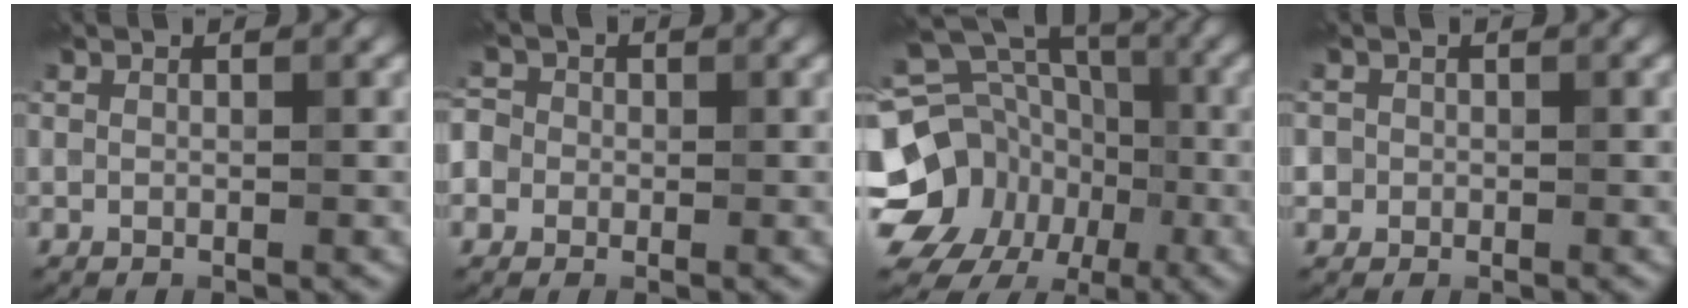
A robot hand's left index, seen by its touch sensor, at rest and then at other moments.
{"total": 5.5, "force": [-1.5, 5.2, 1.2], "torque": [-0.022, 0.021, -0.061]}
{"total": 17.8, "force": [-5.8, 15.3, 6.9], "torque": [-0.148, -0.006, -0.109]}
{"total": 1.5, "force": [-0.3, 1.5, -0.2], "torque": [0.024, 0.011, -0.012]}